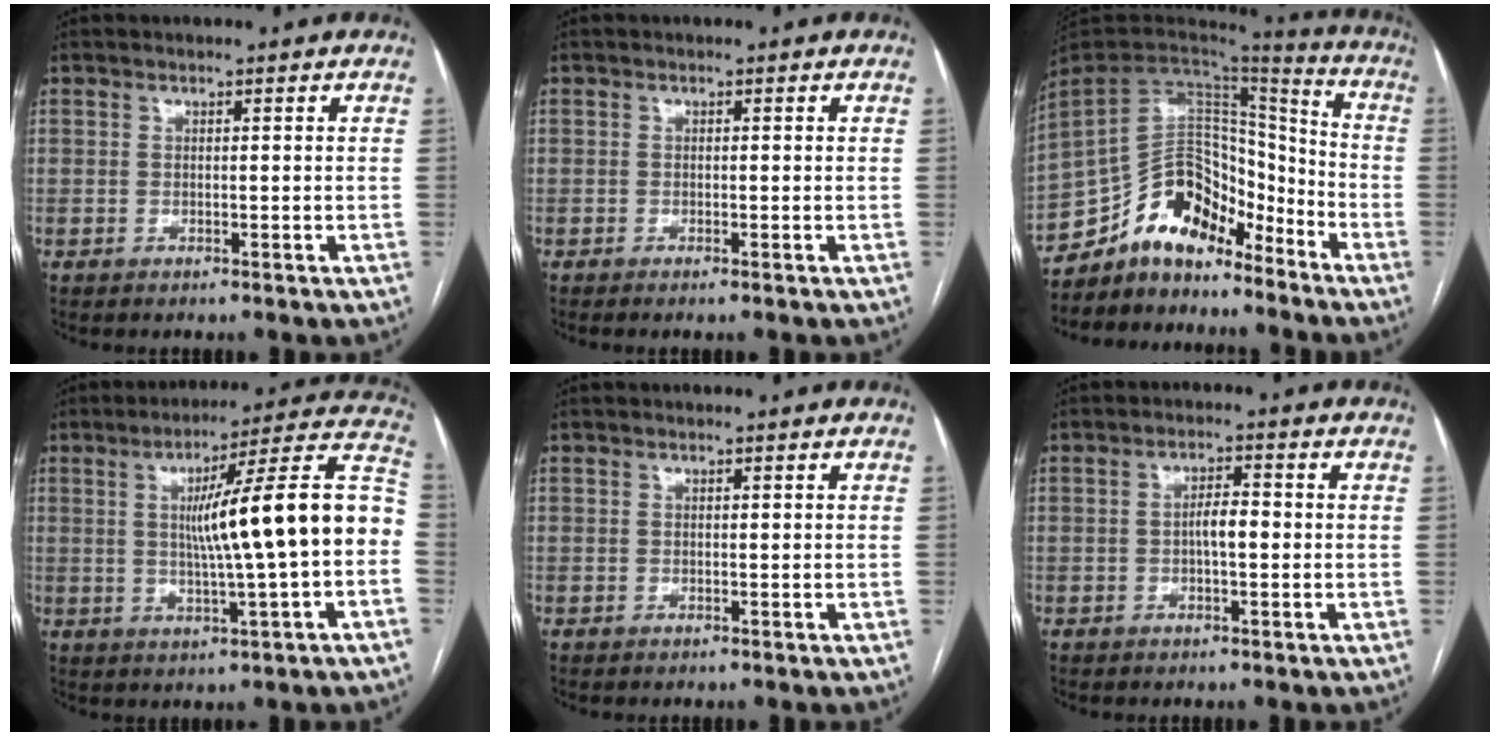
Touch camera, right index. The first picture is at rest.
{"total": 0.6, "force": [-0.4, -0.1, 0.5], "torque": [-0.010, 0.000, -0.008]}
{"total": 14.9, "force": [-11.9, 6.7, 6.0], "torque": [-0.098, 0.048, -0.213]}
{"total": 17.3, "force": [-0.1, 0.1, 17.3], "torque": [-0.248, 0.027, -0.004]}
{"total": 0.0}
{"total": 3.3, "force": [-0.3, 0.9, 3.1], "torque": [-0.054, 0.007, -0.005]}